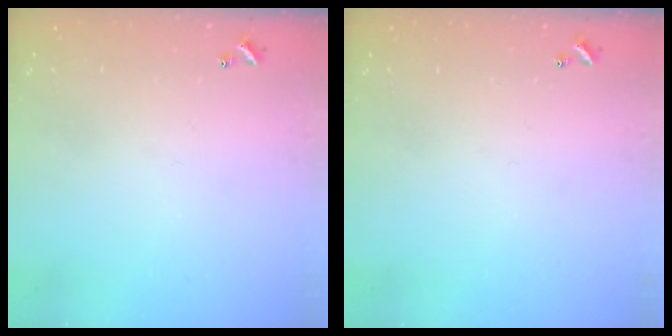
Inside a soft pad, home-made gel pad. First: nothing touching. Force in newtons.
{"total": 0.0}